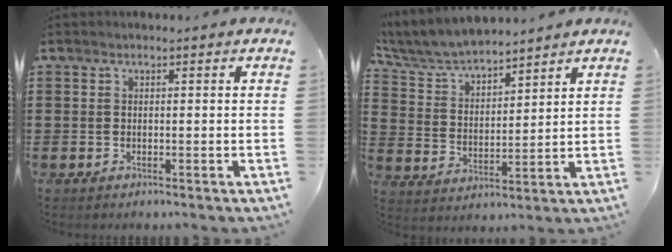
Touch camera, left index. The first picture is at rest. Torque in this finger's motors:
{"motor_torque": [0.69, 0.63, 0.76, 0.12]}